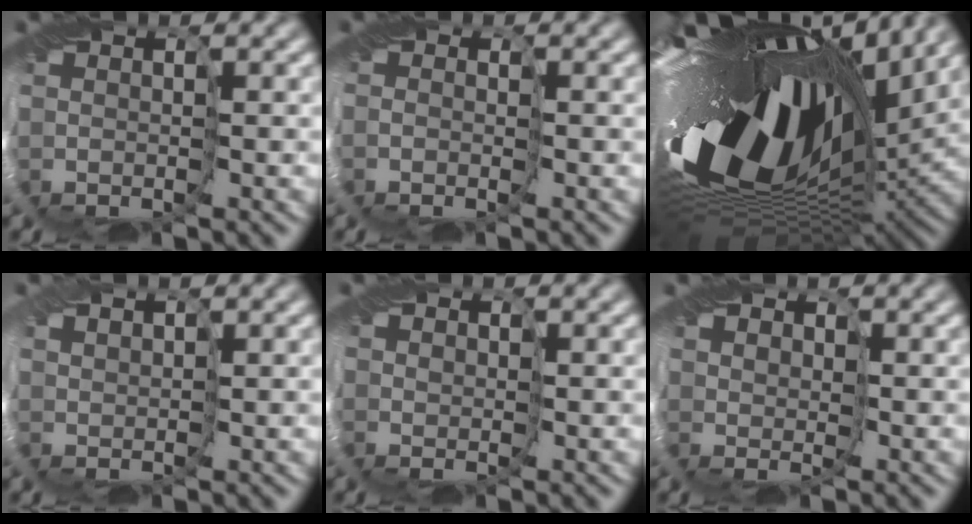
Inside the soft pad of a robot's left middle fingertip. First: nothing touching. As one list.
[{"total": 0.7, "force": [-0.3, 0.6, 0.2], "torque": [0.001, -0.001, -0.006]}, {"total": 18.4, "force": [2.0, 9.1, 15.9], "torque": [-0.283, -0.060, 0.038]}, {"total": 0.9, "force": [0.8, 0.3, 0.3], "torque": [-0.011, 0.005, 0.016]}, {"total": 0.9, "force": [0.2, 0.8, 0.3], "torque": [-0.003, -0.001, 0.002]}, {"total": 1.8, "force": [0.8, 1.4, 0.8], "torque": [-0.012, -0.001, 0.011]}]